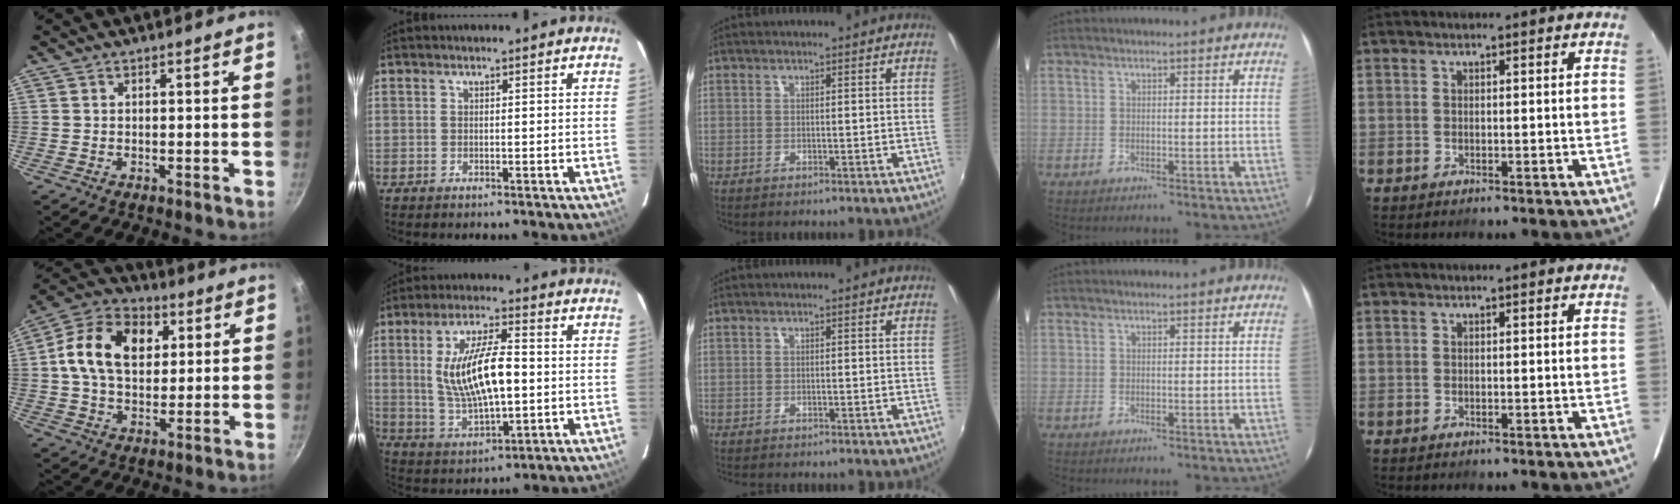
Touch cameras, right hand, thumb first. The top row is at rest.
{"thumb": {"total": 16.0, "force": [3.6, 11.1, 10.9], "torque": [-0.163, 0.014, 0.045]}, "index": {"total": 13.7, "force": [0.5, 4.9, 12.8], "torque": [-0.244, -0.002, 0.023]}, "middle": {"total": 0.7, "force": [-0.7, 0.1, 0.3], "torque": [-0.006, -0.007, -0.011]}}